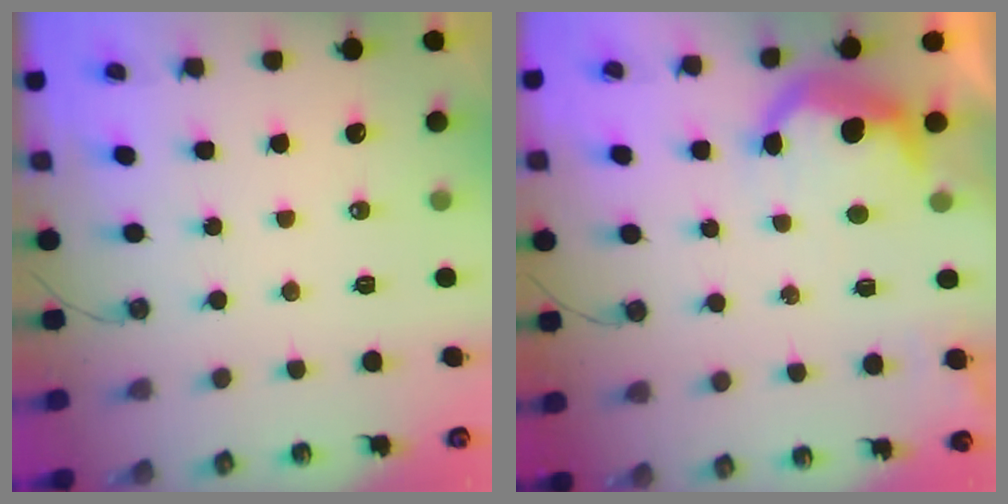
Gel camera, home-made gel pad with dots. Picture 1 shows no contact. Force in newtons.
{"total": 10.7, "press": 10.7, "slide": 0.7}